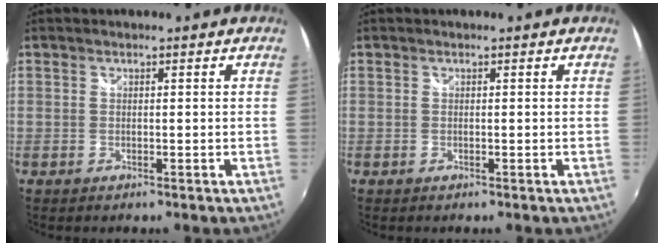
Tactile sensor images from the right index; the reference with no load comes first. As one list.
[{"total": 0.0}]